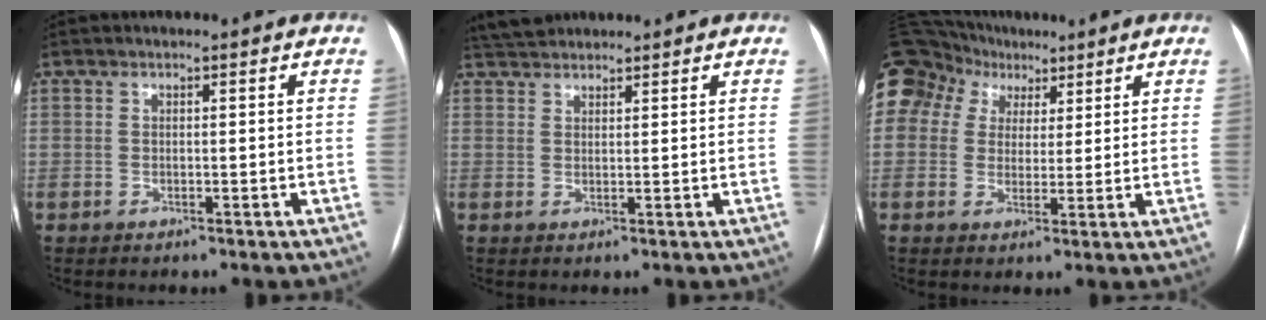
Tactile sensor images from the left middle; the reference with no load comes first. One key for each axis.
{"total": 4.1, "fx": 3.9, "fy": 1.0, "fz": 0.9, "tx": -0.021, "ty": 0.028, "tz": 0.073}
{"total": 19.3, "fx": 9.8, "fy": 15.1, "fz": 6.8, "tx": -0.226, "ty": 0.089, "tz": 0.189}